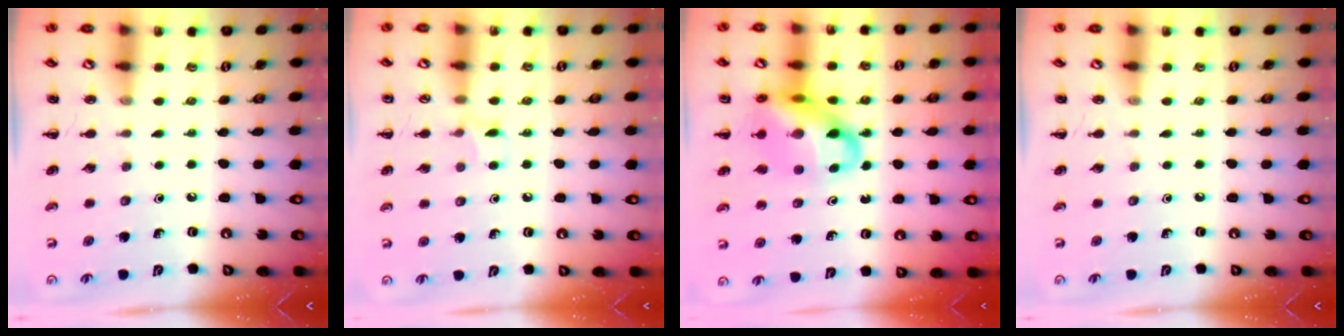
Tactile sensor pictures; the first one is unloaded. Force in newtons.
{"total": 6.1, "press": 5.7, "slide": 2.1}
{"total": 17.0, "press": 16.6, "slide": 3.6}
{"total": 0.0}